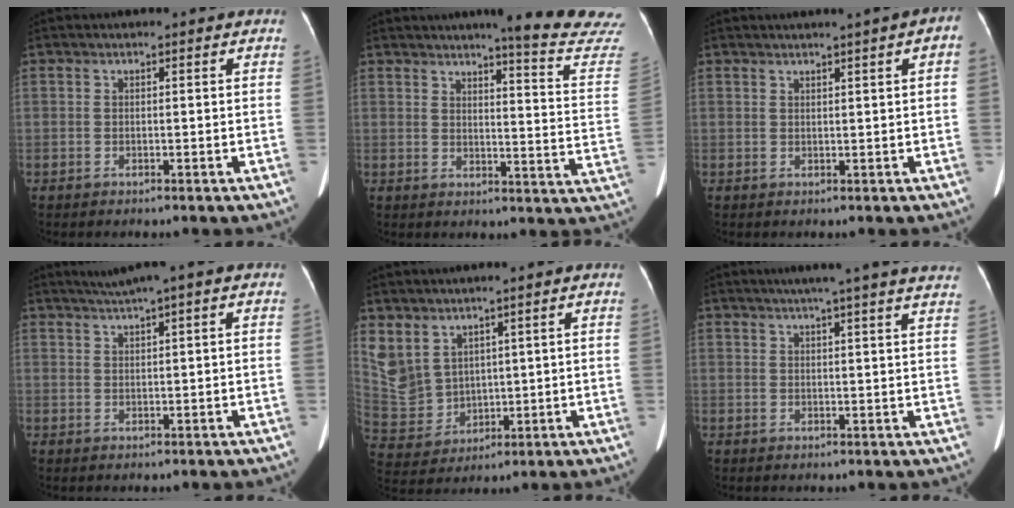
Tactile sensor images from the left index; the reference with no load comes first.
{"total": 15.3, "force": [14.3, -1.3, 5.2], "torque": [-0.057, -0.117, 0.147]}
{"total": 4.5, "force": [2.1, 0.0, 3.9], "torque": [-0.043, 0.011, 0.024]}
{"total": 3.2, "force": [1.8, -0.3, 2.7], "torque": [-0.054, 0.021, 0.038]}
{"total": 11.1, "force": [6.2, 8.4, 3.7], "torque": [-0.117, 0.002, 0.150]}
{"total": 14.4, "force": [12.2, -0.7, 7.8], "torque": [-0.115, 0.006, 0.137]}